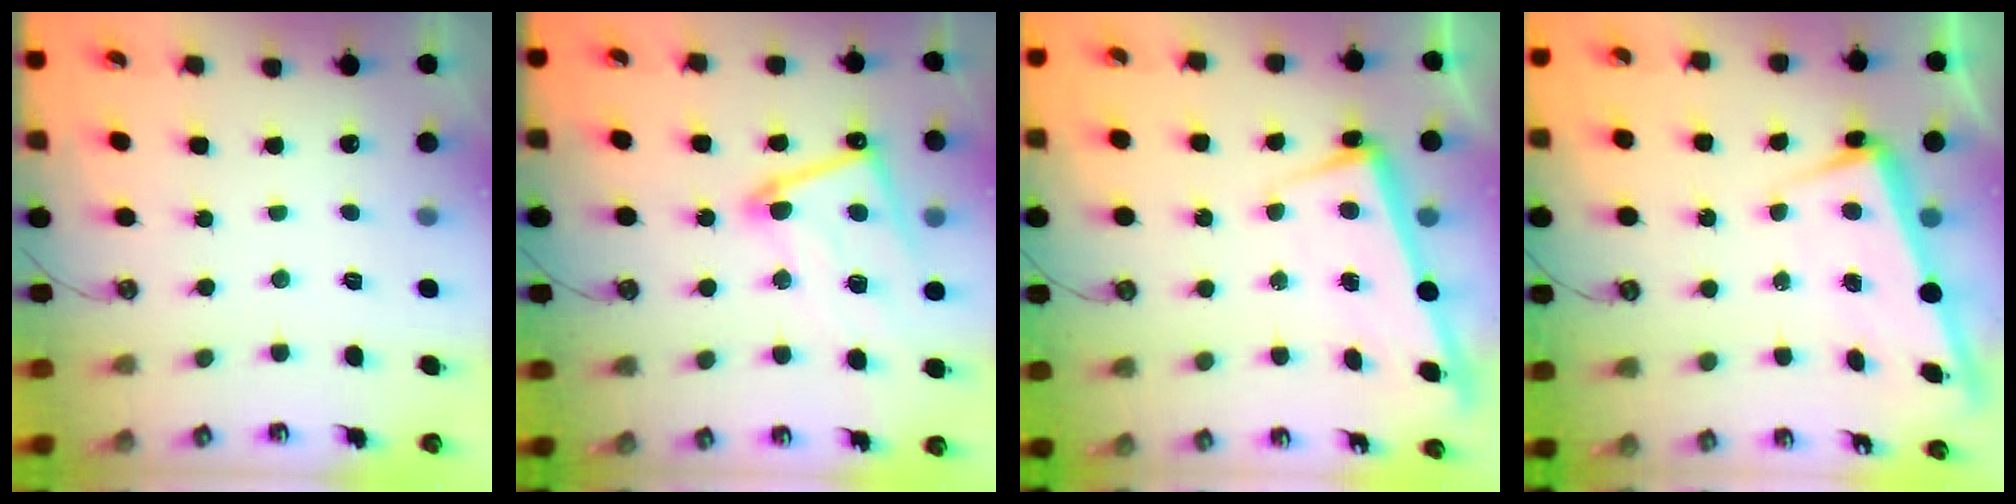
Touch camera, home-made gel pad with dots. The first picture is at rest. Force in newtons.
{"total": 12.4, "press": 12.4, "slide": 0.7}
{"total": 2.2, "press": 2.1, "slide": 0.9}
{"total": 2.9, "press": 2.8, "slide": 1.0}